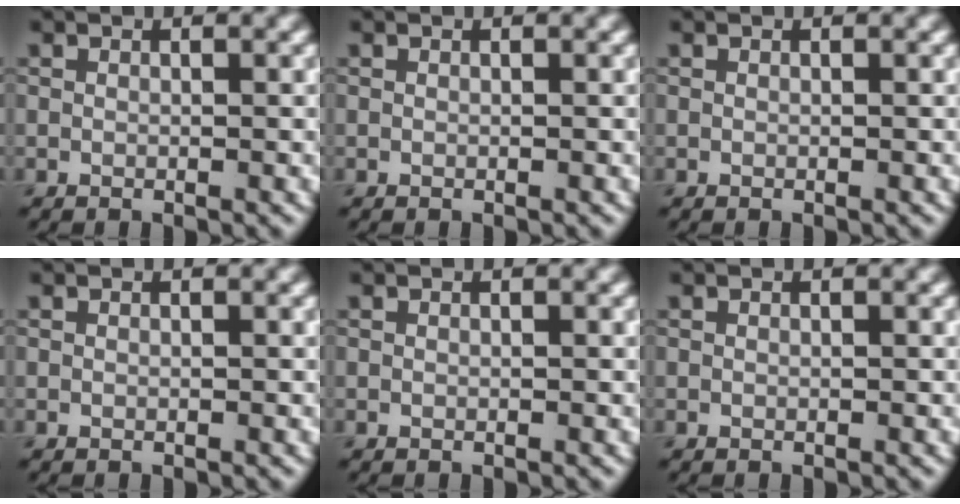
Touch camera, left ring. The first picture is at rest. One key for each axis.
{"total": 0.0}
{"total": 0.0}
{"total": 0.0}
{"total": 0.0}
{"total": 0.0}